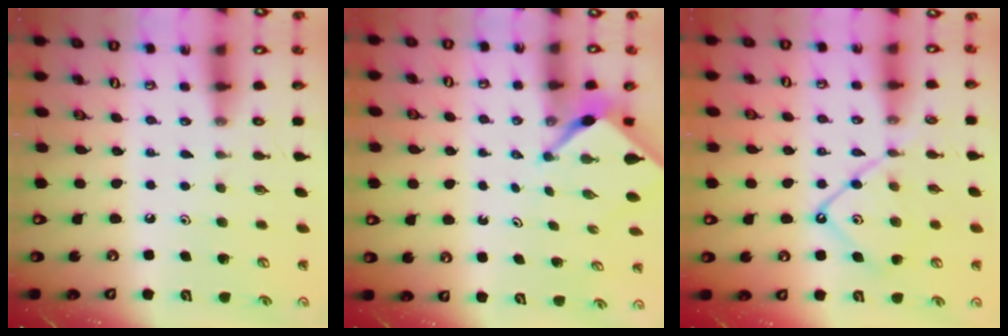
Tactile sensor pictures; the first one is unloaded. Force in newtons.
{"total": 2.9, "press": 2.9, "slide": 0.4}
{"total": 11.0, "press": 11.0, "slide": 1.0}